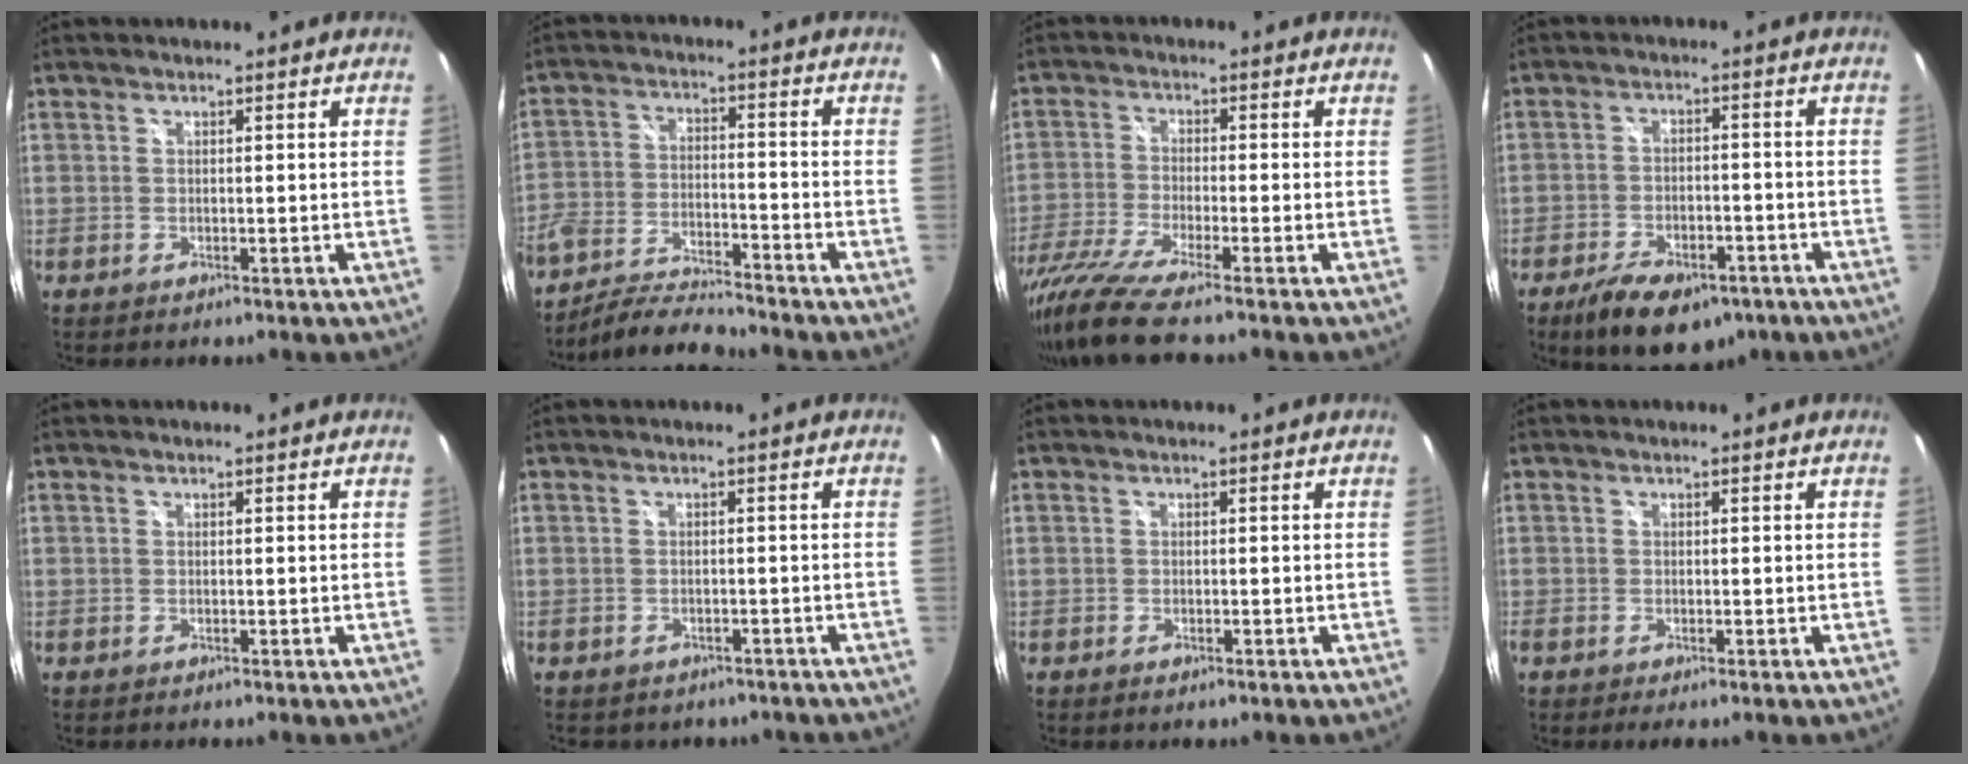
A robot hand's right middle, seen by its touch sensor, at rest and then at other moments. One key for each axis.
{"total": 11.1, "fx": -9.6, "fy": 2.4, "fz": 5.0, "tx": -0.106, "ty": -0.015, "tz": -0.180}
{"total": 11.0, "fx": -8.9, "fy": -0.2, "fz": 6.5, "tx": -0.146, "ty": -0.044, "tz": -0.166}
{"total": 12.7, "fx": -8.6, "fy": 5.8, "fz": 7.3, "tx": -0.152, "ty": -0.016, "tz": -0.129}
{"total": 0.0}
{"total": 4.7, "fx": -3.7, "fy": 2.5, "fz": 1.6, "tx": -0.029, "ty": -0.010, "tz": -0.041}
{"total": 1.1, "fx": -0.8, "fy": 0.4, "fz": 0.6, "tx": -0.010, "ty": -0.005, "tz": -0.013}
{"total": 0.9, "fx": -0.7, "fy": 0.0, "fz": 0.5, "tx": -0.012, "ty": -0.003, "tz": -0.015}